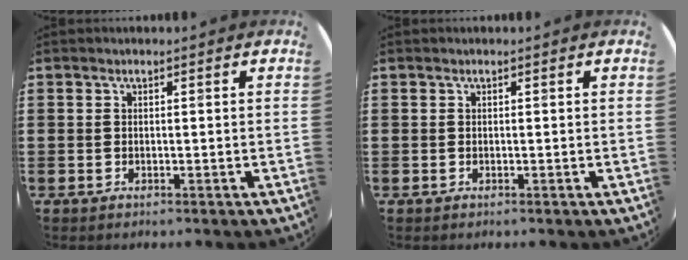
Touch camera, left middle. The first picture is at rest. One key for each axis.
{"total": 0.0}